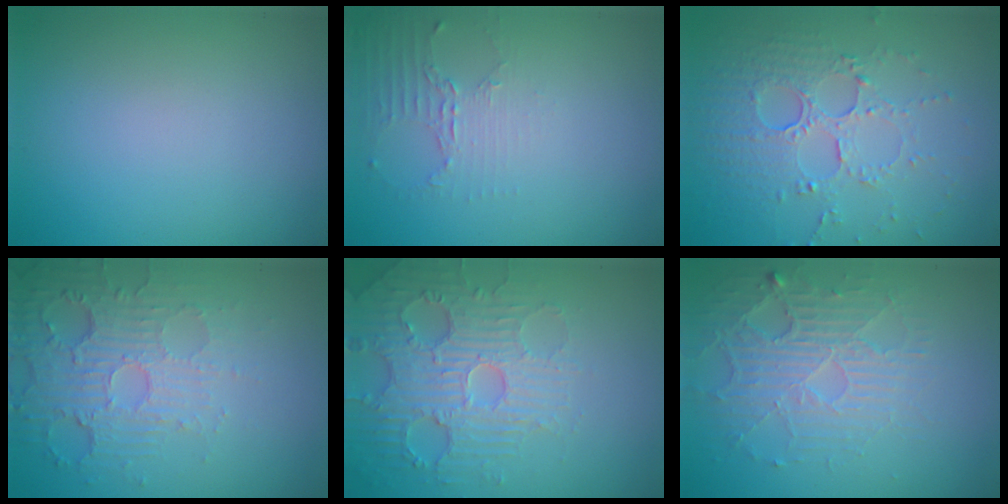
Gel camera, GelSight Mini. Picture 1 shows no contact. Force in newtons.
{"total": 2.0, "press": 1.5, "slide": 1.4}
{"total": 5.5, "press": 3.7, "slide": 4.1}
{"total": 5.7, "press": 3.6, "slide": 4.4}
{"total": 4.8, "press": 4.5, "slide": 1.5}
{"total": 3.8, "press": 3.5, "slide": 1.6}